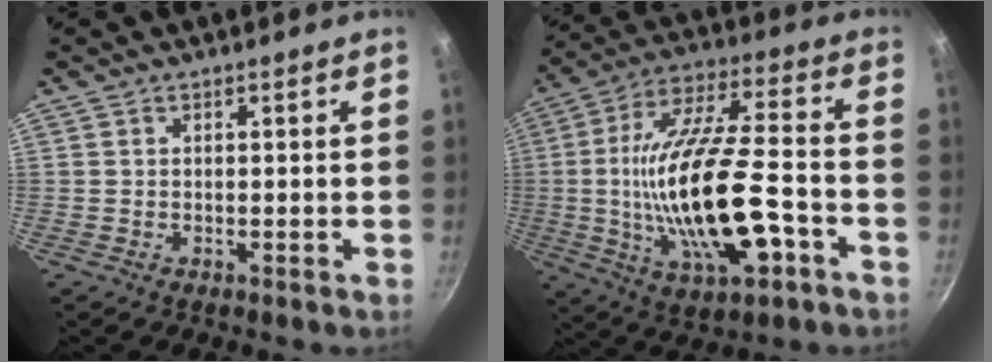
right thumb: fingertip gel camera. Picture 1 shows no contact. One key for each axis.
{"total": 23.0, "fx": -5.3, "fy": 8.7, "fz": 20.6, "tx": -0.376, "ty": 0.022, "tz": -0.086}